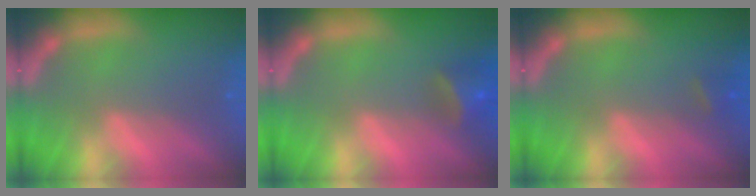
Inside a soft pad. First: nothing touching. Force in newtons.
{"total": 4.0}
{"total": 1.4}